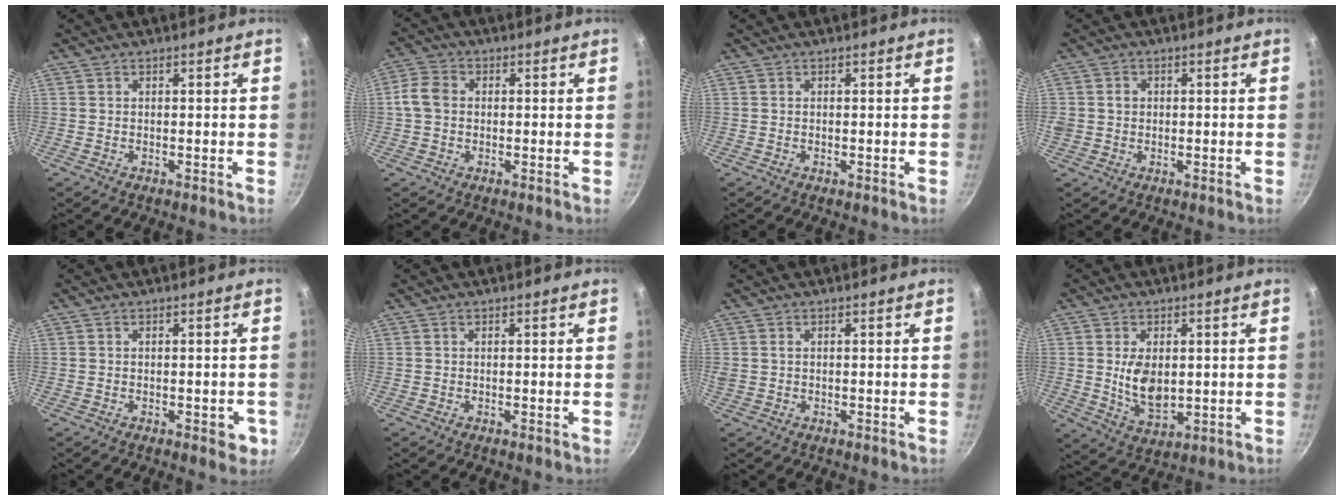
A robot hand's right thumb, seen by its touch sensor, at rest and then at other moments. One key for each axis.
{"total": 5.0, "fx": 0.1, "fy": 3.9, "fz": 3.1, "tx": -0.055, "ty": 0.011, "tz": -0.011}
{"total": 0.0}
{"total": 2.6, "fx": 0.1, "fy": 2.4, "fz": 0.9, "tx": -0.006, "ty": 0.007, "tz": 0.000}
{"total": 3.5, "fx": -1.1, "fy": 1.8, "fz": 2.8, "tx": -0.017, "ty": 0.003, "tz": -0.015}
{"total": 0.0}
{"total": 0.8, "fx": 0.1, "fy": 0.7, "fz": 0.5, "tx": -0.007, "ty": 0.002, "tz": 0.002}
{"total": 8.2, "fx": 0.7, "fy": 5.0, "fz": 6.5, "tx": -0.106, "ty": -0.019, "tz": 0.022}